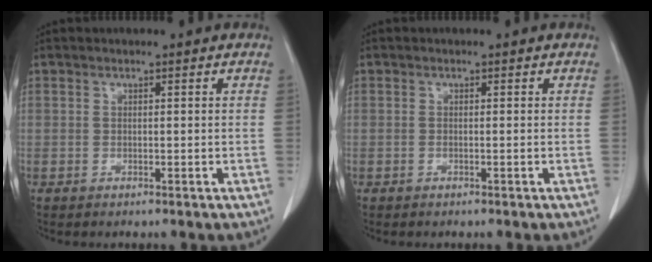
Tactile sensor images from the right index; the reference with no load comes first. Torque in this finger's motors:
{"motor_torque": [-0.07, 0.04, -0.02, -0.01]}